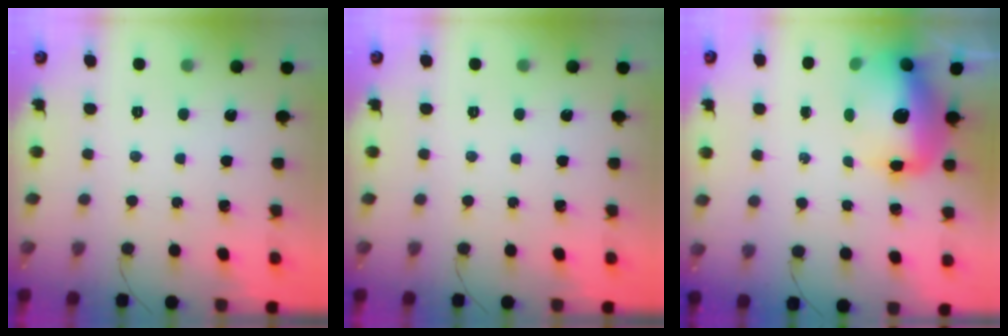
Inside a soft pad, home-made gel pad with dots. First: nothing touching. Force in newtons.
{"total": 0.0}
{"total": 15.2, "press": 14.8, "slide": 3.5}